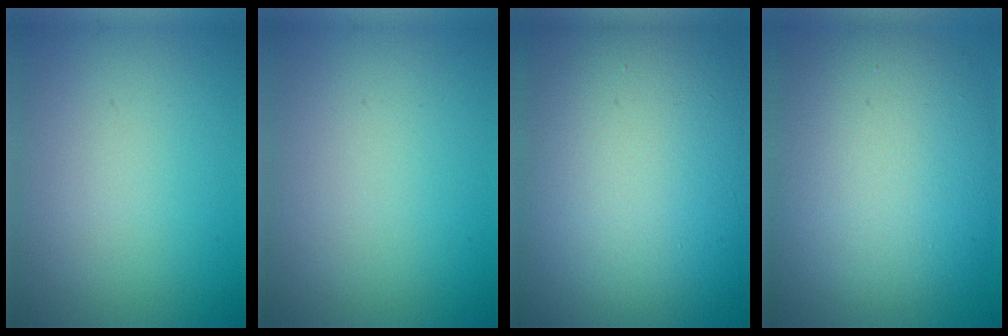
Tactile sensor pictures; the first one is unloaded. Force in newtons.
{"total": 0.0}
{"total": 20.7, "press": 20.7, "slide": 0.9}
{"total": 13.4, "press": 13.4, "slide": 0.4}